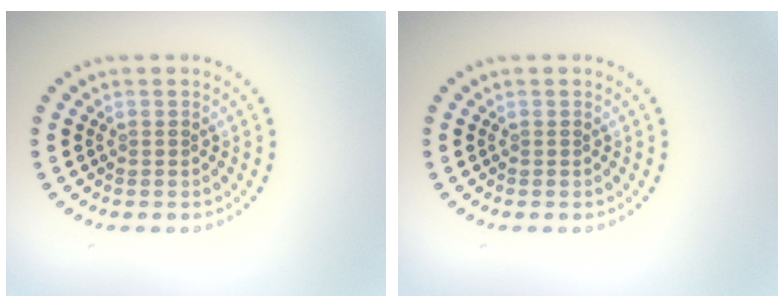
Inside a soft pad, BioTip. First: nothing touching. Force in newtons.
{"total": 0.0}